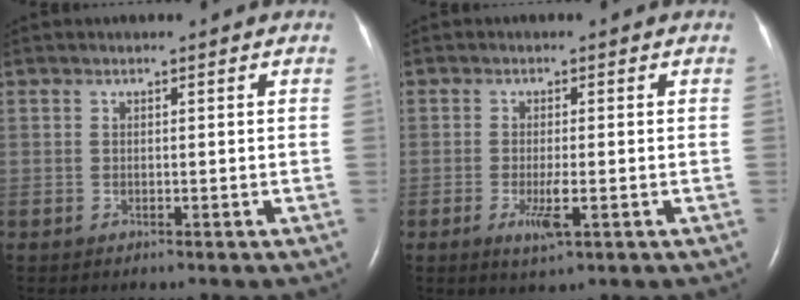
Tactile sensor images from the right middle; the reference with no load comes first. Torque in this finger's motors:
{"motor_torque": [0.69, -0.30, 0.38, 0.10]}